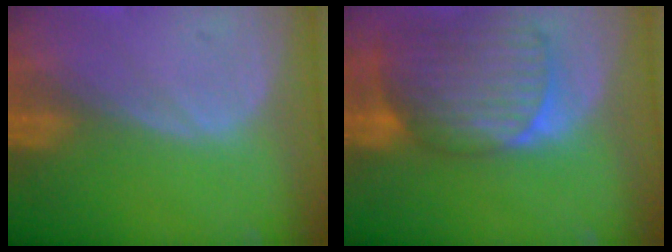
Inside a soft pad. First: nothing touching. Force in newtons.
{"total": 9.7, "press": 8.5, "slide": 4.7}